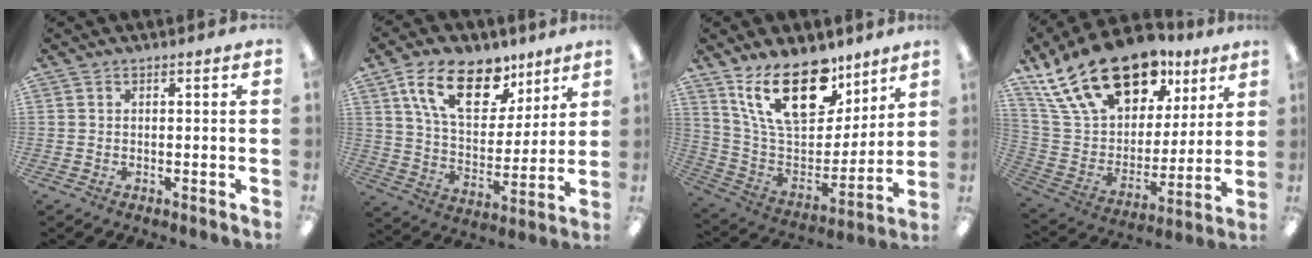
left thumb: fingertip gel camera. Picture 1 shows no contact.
{"total": 19.6, "force": [11.1, 10.6, 12.1], "torque": [-0.203, -0.034, 0.194]}
{"total": 22.1, "force": [13.5, 11.3, 13.3], "torque": [-0.238, -0.071, 0.243]}
{"total": 24.9, "force": [16.0, 13.7, 13.3], "torque": [-0.231, -0.088, 0.289]}